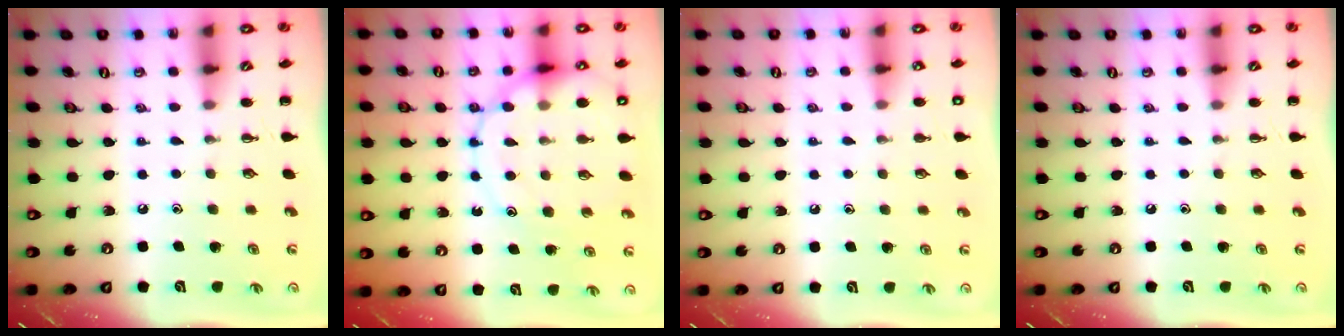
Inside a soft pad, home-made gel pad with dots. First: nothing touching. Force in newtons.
{"total": 15.1, "press": 14.9, "slide": 2.3}
{"total": 1.4, "press": 1.4, "slide": 0.1}
{"total": 0.0}